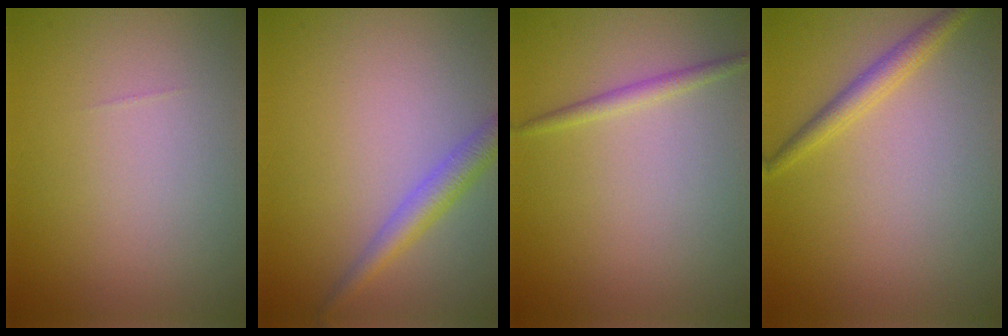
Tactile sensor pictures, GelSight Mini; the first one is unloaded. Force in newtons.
{"total": 2.5, "press": 2.5, "slide": 0.1}
{"total": 1.2, "press": 1.2, "slide": 0.1}
{"total": 1.9, "press": 1.9, "slide": 0.1}